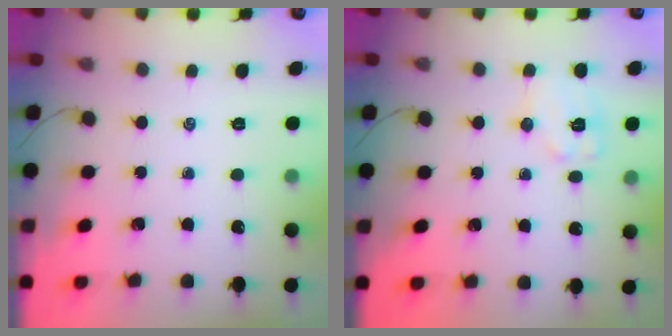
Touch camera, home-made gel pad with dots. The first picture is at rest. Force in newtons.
{"total": 7.3, "press": 7.2, "slide": 0.4}